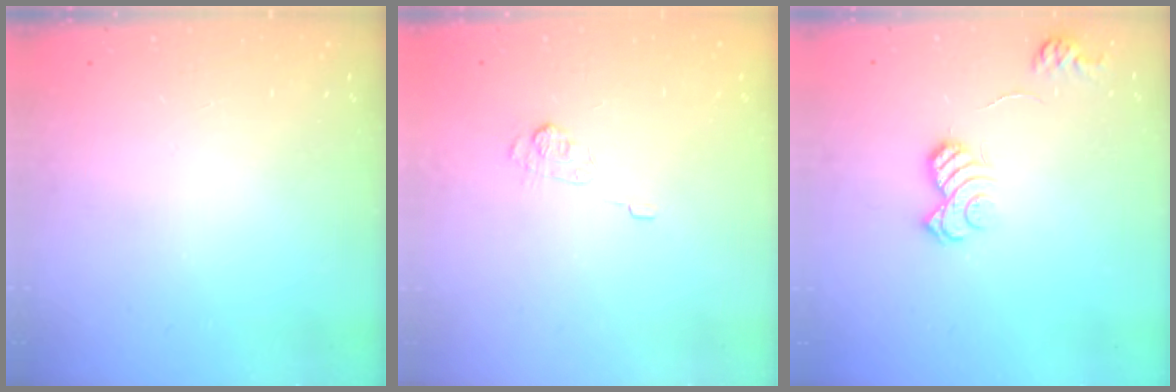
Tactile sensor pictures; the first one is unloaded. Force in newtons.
{"total": 8.2, "press": 8.0, "slide": 1.5}
{"total": 9.8, "press": 9.7, "slide": 0.7}